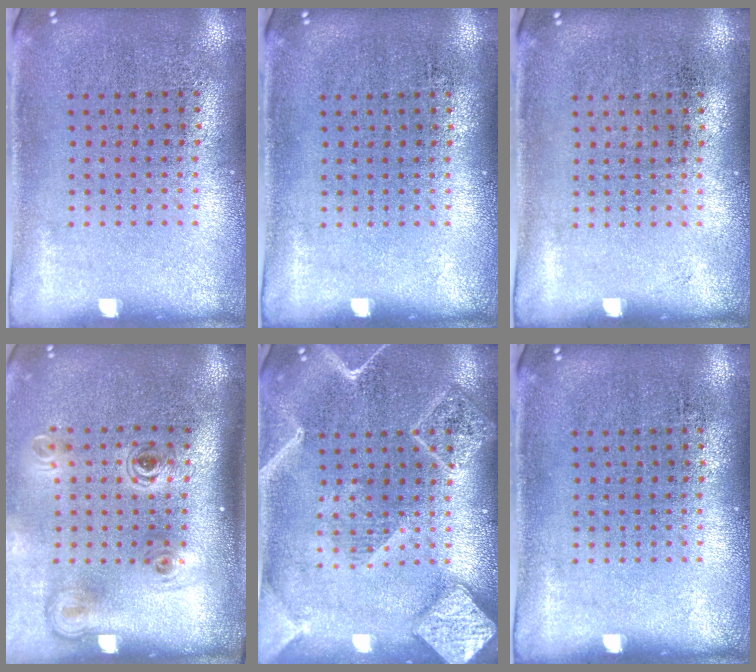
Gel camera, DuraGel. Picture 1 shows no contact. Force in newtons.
{"total": 0.0}
{"total": 0.0}
{"total": 2.2, "press": 1.5, "slide": 1.6}
{"total": 2.3, "press": 2.2, "slide": 0.3}
{"total": 0.0}